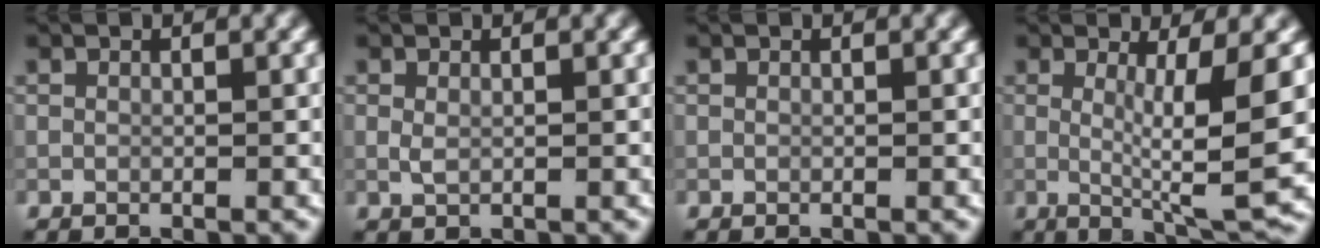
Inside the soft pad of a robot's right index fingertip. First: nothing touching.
{"total": 0.8, "force": [0.1, 0.4, 0.7], "torque": [-0.018, -0.001, 0.004]}
{"total": 0.0}
{"total": 8.7, "force": [0.2, 1.4, 8.6], "torque": [-0.126, -0.012, 0.009]}